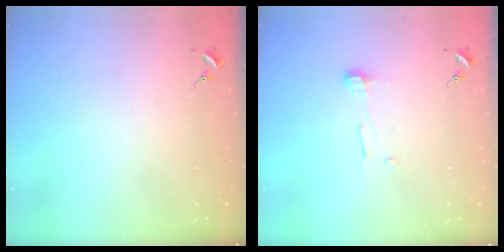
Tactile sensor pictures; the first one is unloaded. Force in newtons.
{"total": 5.6, "press": 5.6, "slide": 0.3}